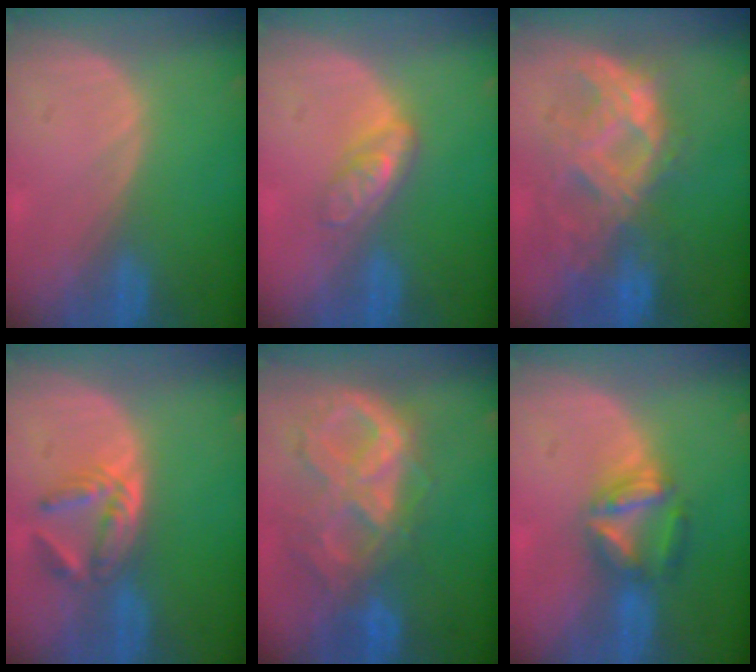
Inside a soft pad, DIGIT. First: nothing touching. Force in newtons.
{"total": 4.7, "press": 4.2, "slide": 2.2}
{"total": 9.3, "press": 8.8, "slide": 2.9}
{"total": 5.8, "press": 5.0, "slide": 2.9}
{"total": 10.5, "press": 8.8, "slide": 5.7}
{"total": 5.7, "press": 5.7, "slide": 0.4}